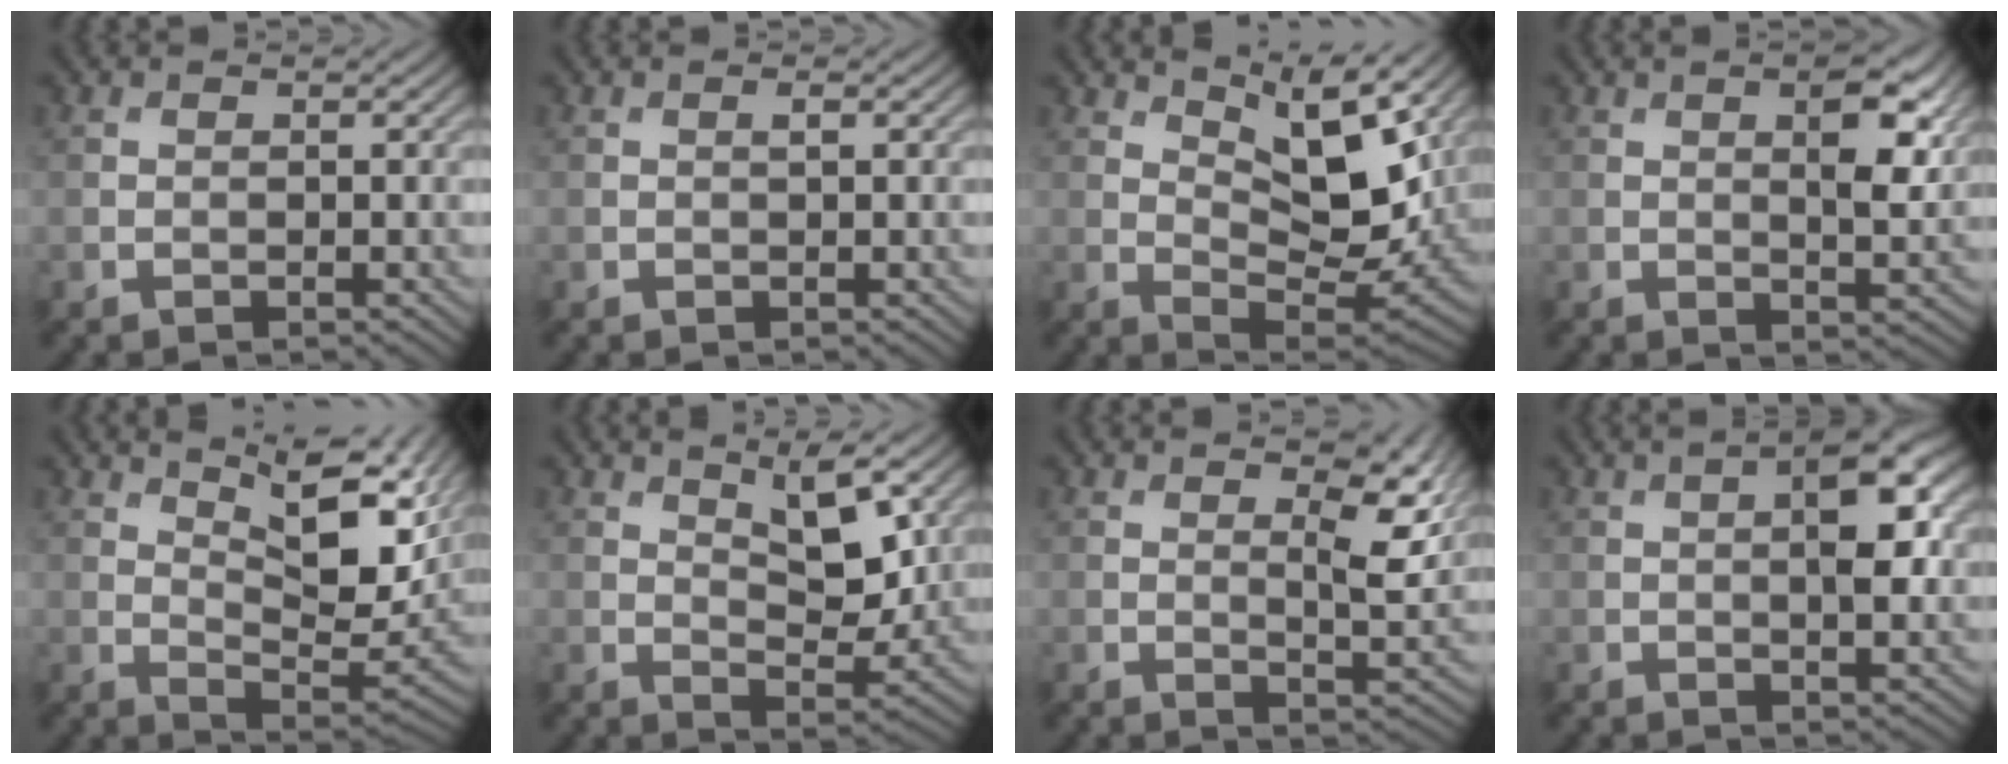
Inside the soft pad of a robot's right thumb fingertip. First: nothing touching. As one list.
[{"total": 0.5, "force": [0.2, 0.1, 0.5], "torque": [-0.008, 0.001, 0.002]}, {"total": 10.7, "force": [5.3, 3.8, 8.5], "torque": [-0.148, -0.003, 0.087]}, {"total": 5.6, "force": [1.9, 1.8, 4.9], "torque": [-0.081, -0.001, 0.033]}, {"total": 11.9, "force": [6.4, 3.5, 9.4], "torque": [-0.169, -0.001, 0.103]}, {"total": 6.7, "force": [3.2, 2.7, 5.3], "torque": [-0.086, -0.010, 0.057]}, {"total": 6.7, "force": [2.9, 2.2, 5.7], "torque": [-0.094, -0.004, 0.049]}, {"total": 7.1, "force": [1.3, 2.3, 6.6], "torque": [-0.101, 0.009, 0.016]}]